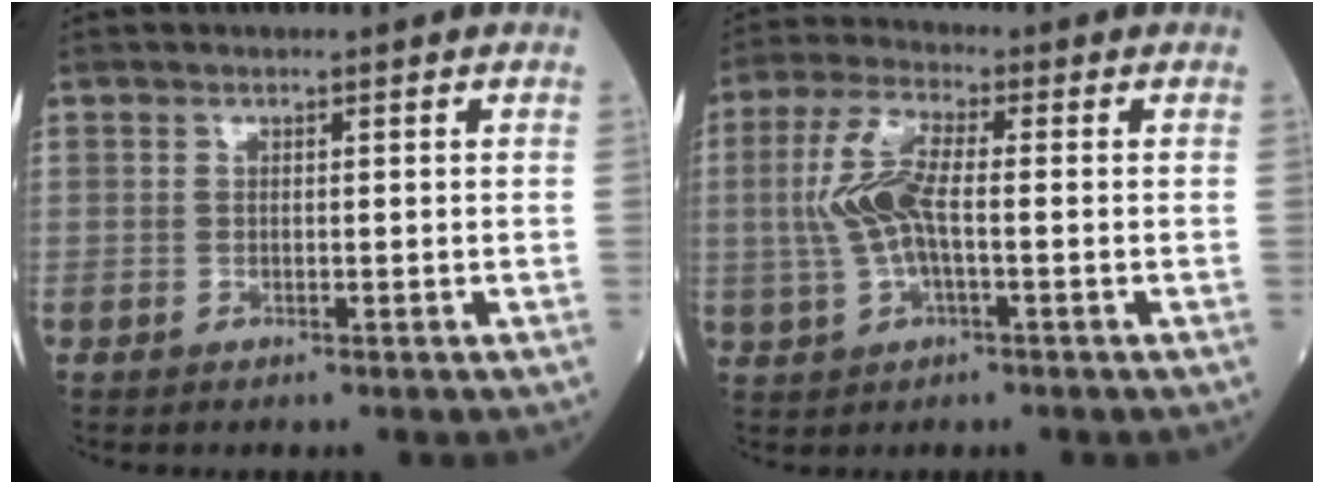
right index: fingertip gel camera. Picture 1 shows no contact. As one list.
[{"total": 8.1, "force": [-0.1, 2.5, 7.8], "torque": [-0.180, 0.009, -0.002]}]